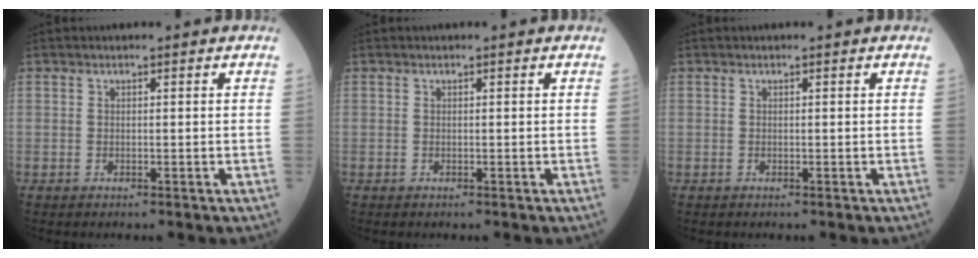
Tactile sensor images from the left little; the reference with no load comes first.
{"total": 0.0}
{"total": 0.0}